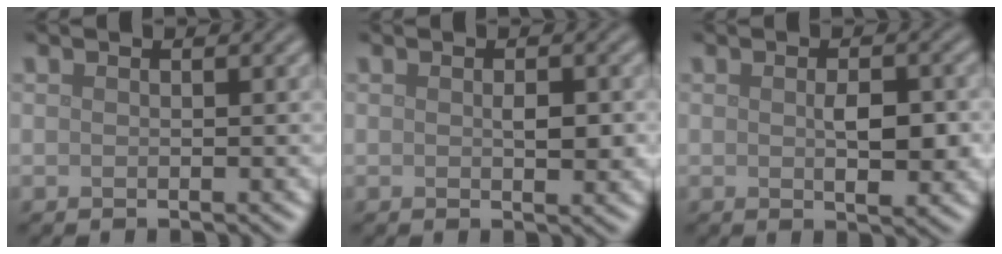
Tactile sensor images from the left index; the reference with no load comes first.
{"total": 1.7, "force": [0.1, 0.8, 1.5], "torque": [-0.023, -0.002, 0.003]}
{"total": 3.1, "force": [0.0, 1.4, 2.8], "torque": [-0.048, -0.005, 0.003]}